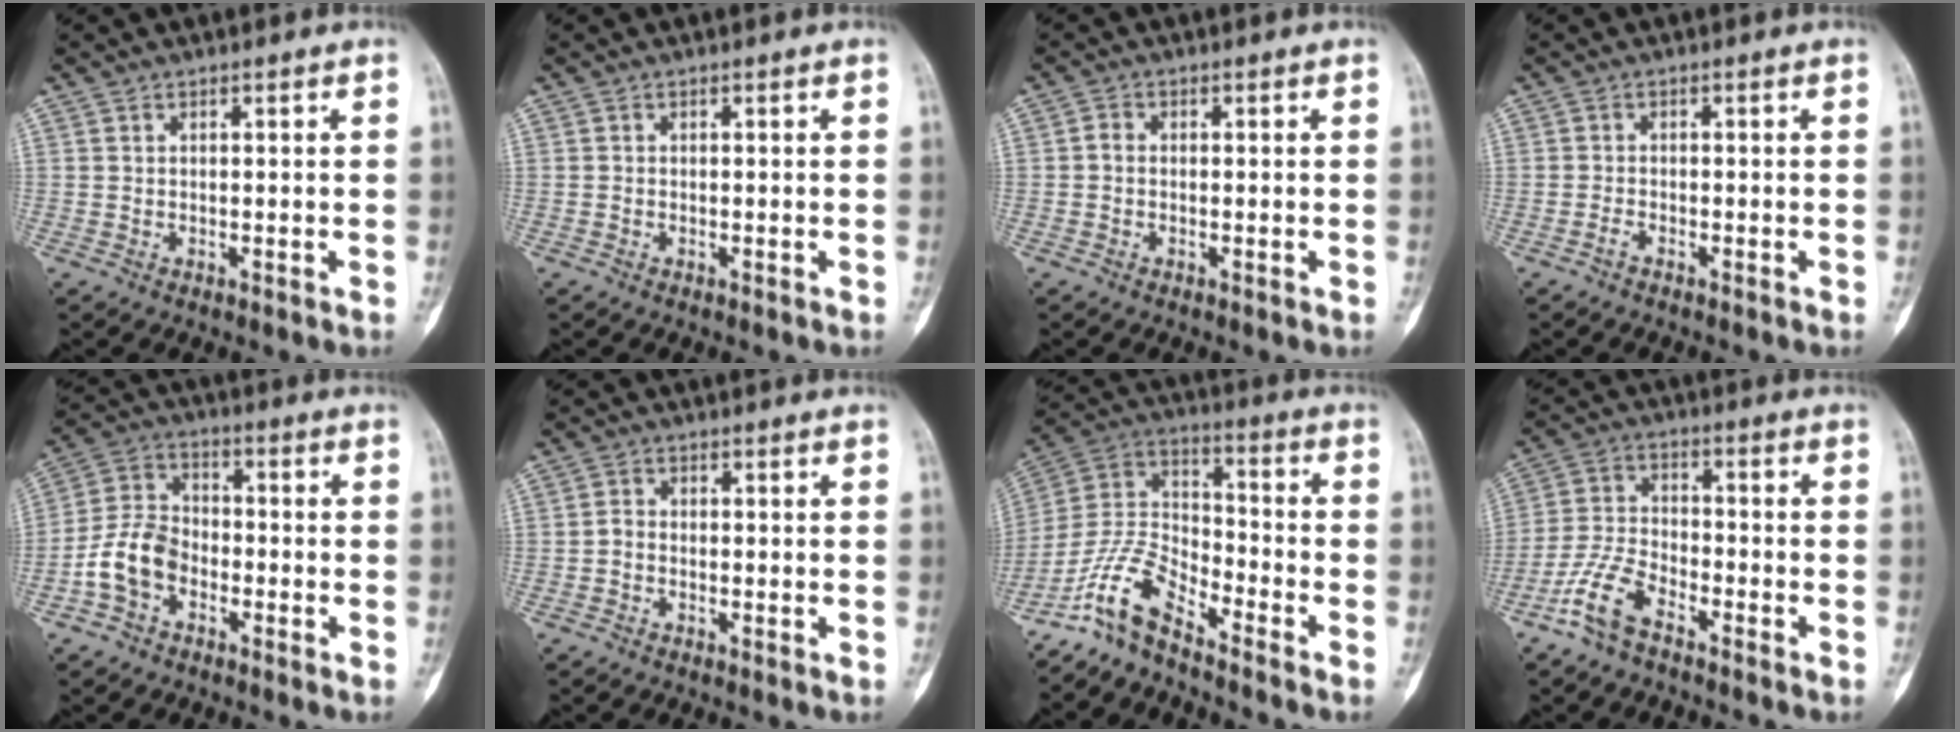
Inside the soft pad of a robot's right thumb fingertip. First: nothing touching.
{"total": 0.0}
{"total": 1.1, "force": [-0.3, 0.9, 0.6], "torque": [-0.004, 0.002, -0.010]}
{"total": 0.9, "force": [-0.7, 0.2, 0.5], "torque": [-0.014, 0.002, -0.017]}
{"total": 9.1, "force": [-3.7, 6.3, 5.4], "torque": [-0.100, 0.036, -0.080]}
{"total": 1.5, "force": [-0.7, 1.0, 0.9], "torque": [-0.011, 0.008, -0.018]}
{"total": 10.4, "force": [-8.5, 3.1, 5.3], "torque": [-0.115, 0.077, -0.176]}
{"total": 8.2, "force": [-5.5, 3.4, 5.1], "torque": [-0.116, 0.028, -0.118]}